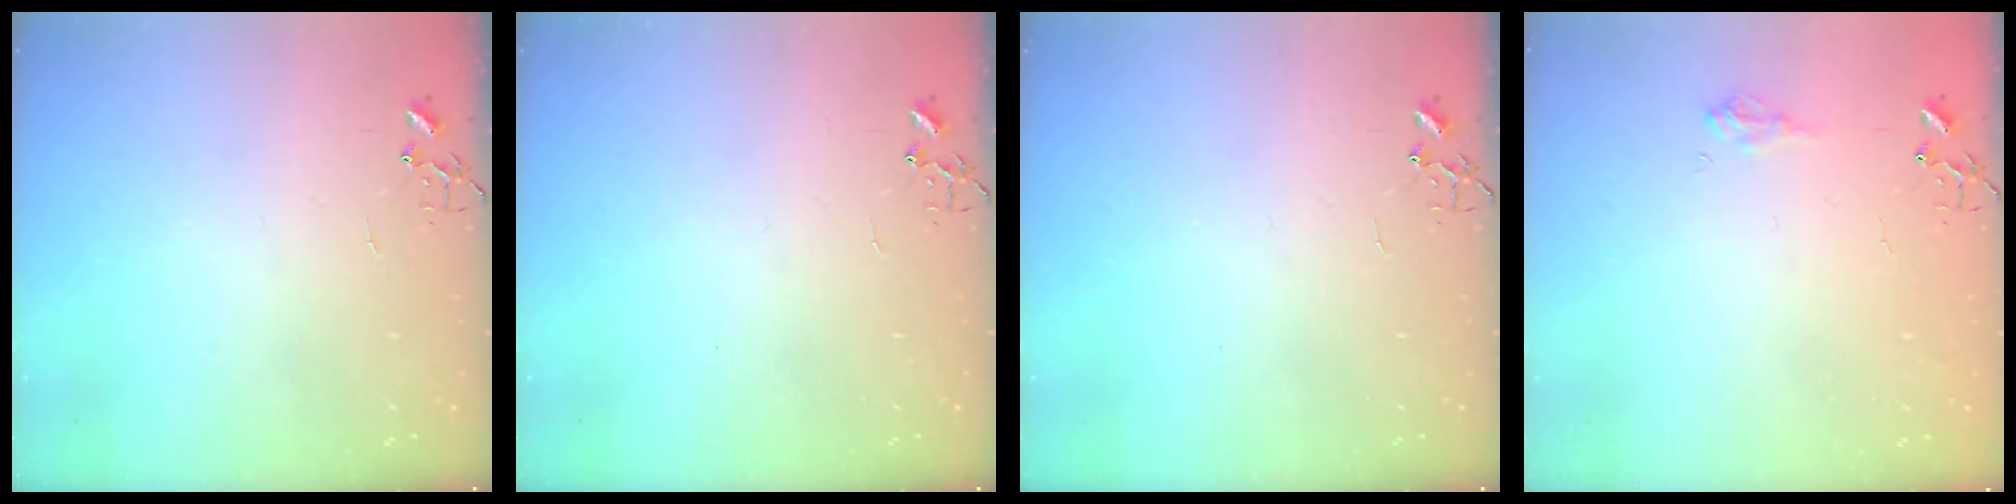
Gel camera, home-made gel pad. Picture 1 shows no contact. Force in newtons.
{"total": 0.0}
{"total": 0.0}
{"total": 7.4, "press": 7.4, "slide": 0.9}